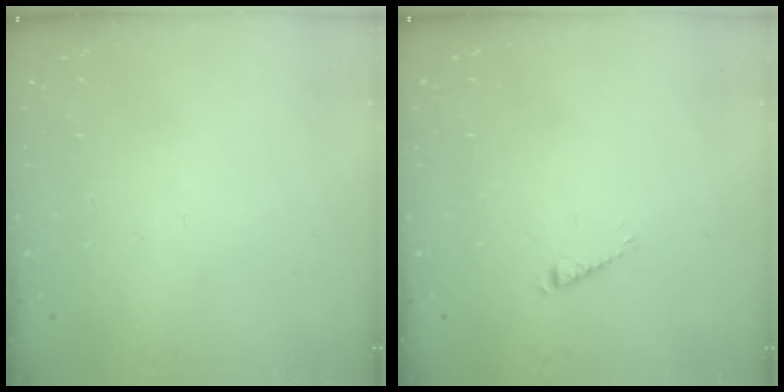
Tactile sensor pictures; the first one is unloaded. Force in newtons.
{"total": 2.7, "press": 2.7, "slide": 0.2}